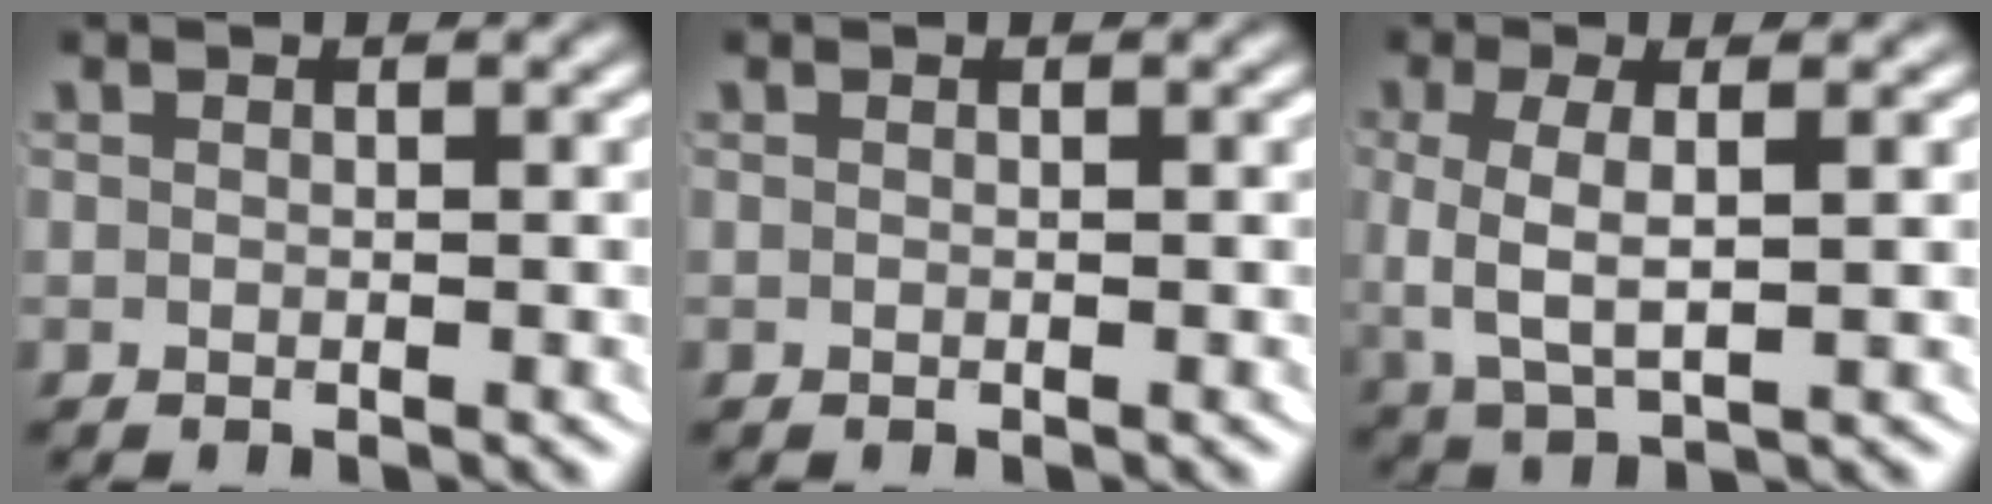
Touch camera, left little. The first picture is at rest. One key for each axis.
{"total": 0.0}
{"total": 4.4, "fx": 0.3, "fy": 2.1, "fz": 3.8, "tx": -0.094, "ty": -0.015, "tz": 0.019}